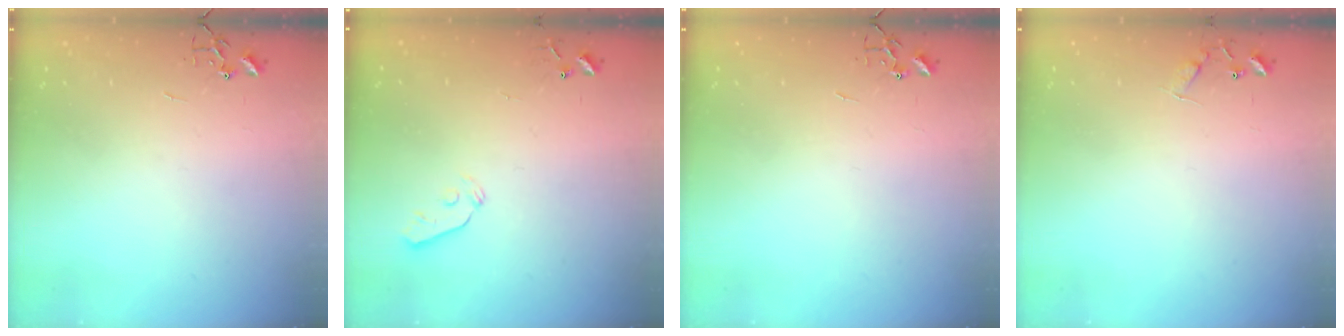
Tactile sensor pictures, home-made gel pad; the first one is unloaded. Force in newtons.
{"total": 4.1, "press": 4.0, "slide": 0.6}
{"total": 0.0}
{"total": 6.5, "press": 6.5, "slide": 0.6}